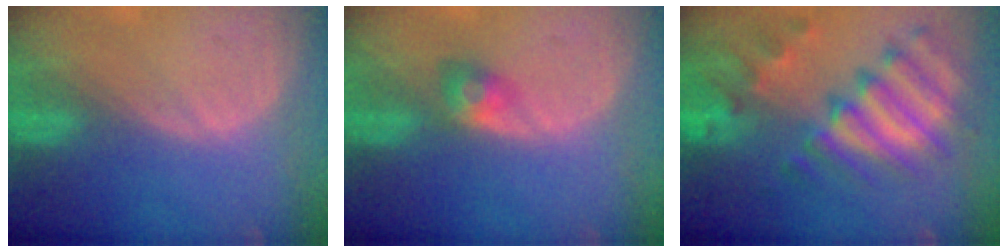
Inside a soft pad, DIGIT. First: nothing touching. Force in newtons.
{"total": 3.0, "press": 2.6, "slide": 1.4}
{"total": 11.5, "press": 9.8, "slide": 6.0}